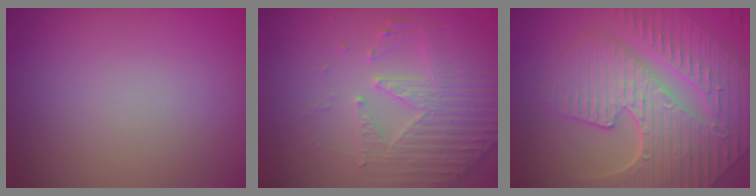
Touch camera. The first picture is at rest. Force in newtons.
{"total": 4.8, "press": 3.7, "slide": 3.1}
{"total": 9.2, "press": 6.2, "slide": 6.8}